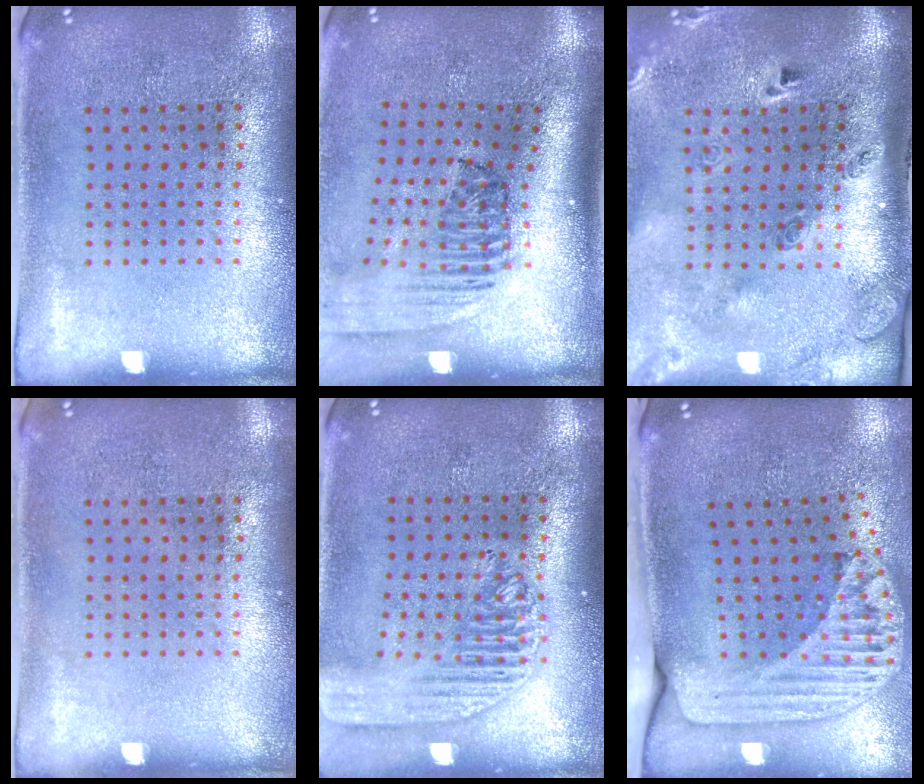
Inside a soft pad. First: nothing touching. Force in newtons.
{"total": 2.3, "press": 1.6, "slide": 1.7}
{"total": 3.0, "press": 2.0, "slide": 2.2}
{"total": 0.0}
{"total": 2.1, "press": 1.8, "slide": 1.1}
{"total": 2.4, "press": 1.7, "slide": 1.7}